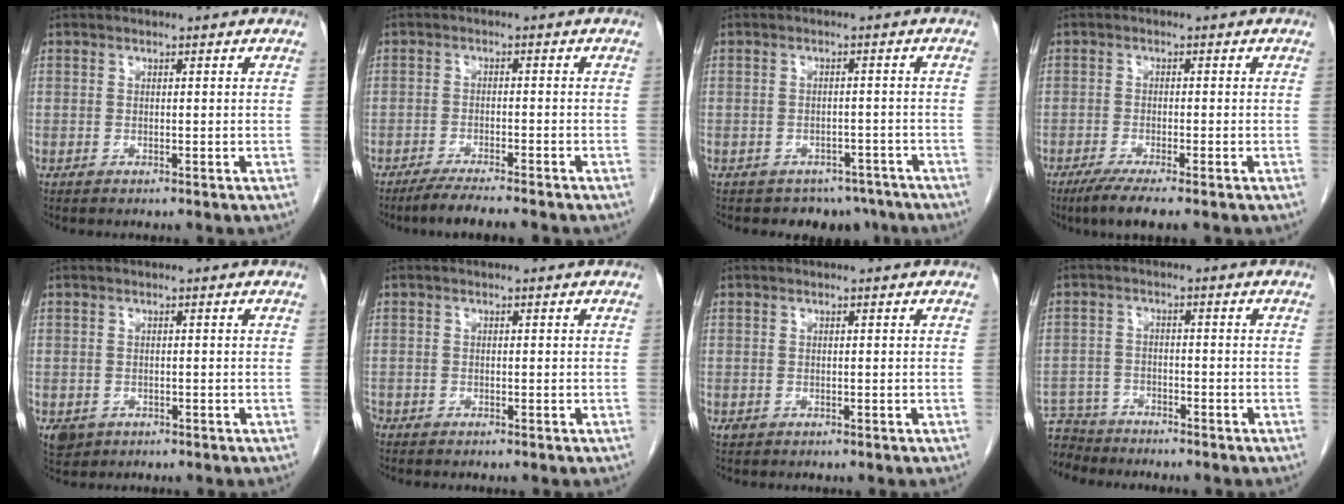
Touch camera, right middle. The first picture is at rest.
{"total": 6.4, "force": [-5.5, 0.2, 3.3], "torque": [-0.047, -0.015, -0.089]}
{"total": 5.6, "force": [-4.5, 3.3, -0.2], "torque": [0.018, 0.015, -0.054]}
{"total": 5.1, "force": [-3.6, 0.1, 3.6], "torque": [-0.060, -0.014, -0.060]}
{"total": 2.9, "force": [-1.5, 2.4, 0.9], "torque": [-0.016, 0.000, -0.017]}
{"total": 0.6, "force": [-0.5, 0.3, 0.0], "torque": [0.000, 0.001, -0.012]}
{"total": 0.6, "force": [-0.2, 0.5, 0.2], "torque": [-0.005, 0.002, -0.001]}
{"total": 7.2, "force": [-6.7, 2.6, 0.0], "torque": [0.000, 0.000, -0.121]}